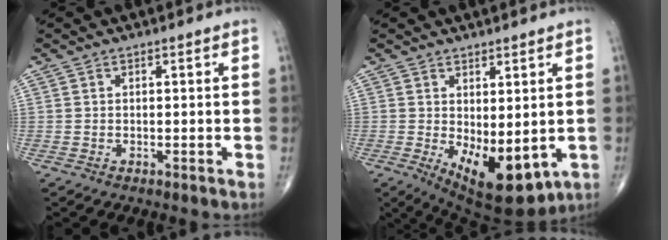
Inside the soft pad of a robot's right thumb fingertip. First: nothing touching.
{"total": 12.2, "force": [-2.1, 5.5, 10.6], "torque": [-0.147, -0.020, -0.008]}